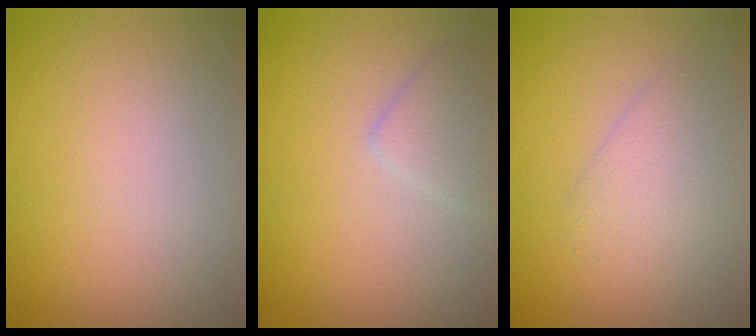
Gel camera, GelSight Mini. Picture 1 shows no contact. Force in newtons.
{"total": 1.9, "press": 1.9, "slide": 0.0}
{"total": 2.2, "press": 2.2, "slide": 0.0}